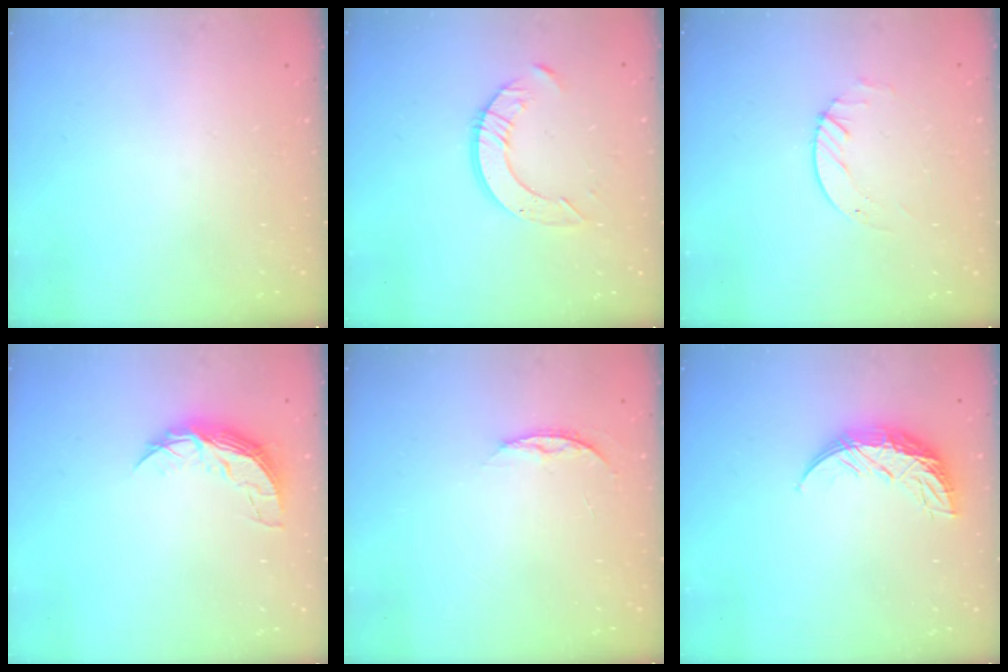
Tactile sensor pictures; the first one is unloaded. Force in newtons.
{"total": 8.2, "press": 8.2, "slide": 0.8}
{"total": 2.0, "press": 2.0, "slide": 0.2}
{"total": 7.7, "press": 7.7, "slide": 0.2}
{"total": 5.7, "press": 5.6, "slide": 0.7}
{"total": 11.3, "press": 11.3, "slide": 0.3}